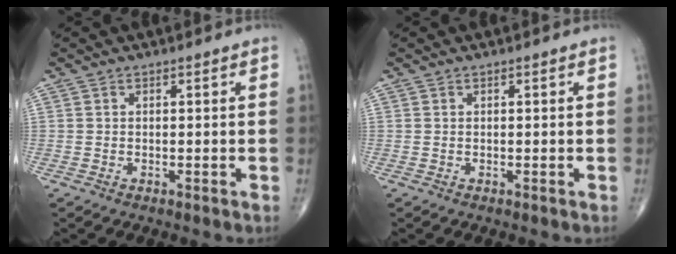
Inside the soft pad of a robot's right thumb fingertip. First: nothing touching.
{"total": 0.0}